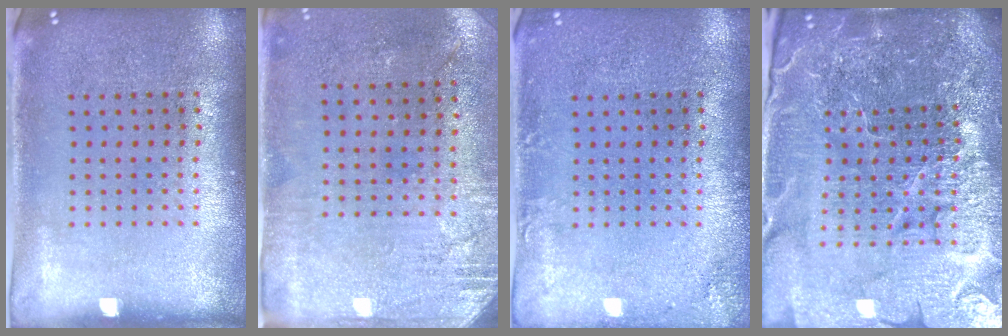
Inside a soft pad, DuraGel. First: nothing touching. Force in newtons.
{"total": 2.8, "press": 2.3, "slide": 1.6}
{"total": 1.5, "press": 1.5, "slide": 0.1}
{"total": 6.3, "press": 5.6, "slide": 3.0}